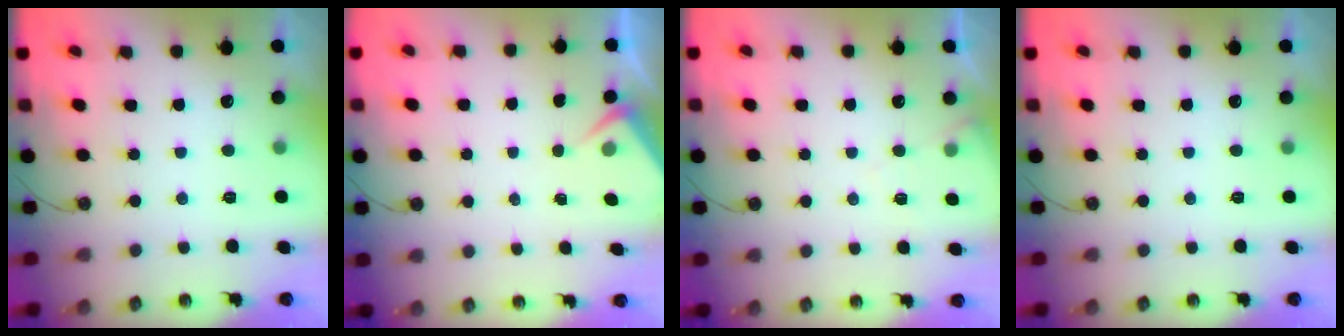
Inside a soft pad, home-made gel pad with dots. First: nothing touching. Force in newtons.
{"total": 3.2, "press": 3.2, "slide": 0.5}
{"total": 5.2, "press": 5.2, "slide": 0.6}
{"total": 0.0}